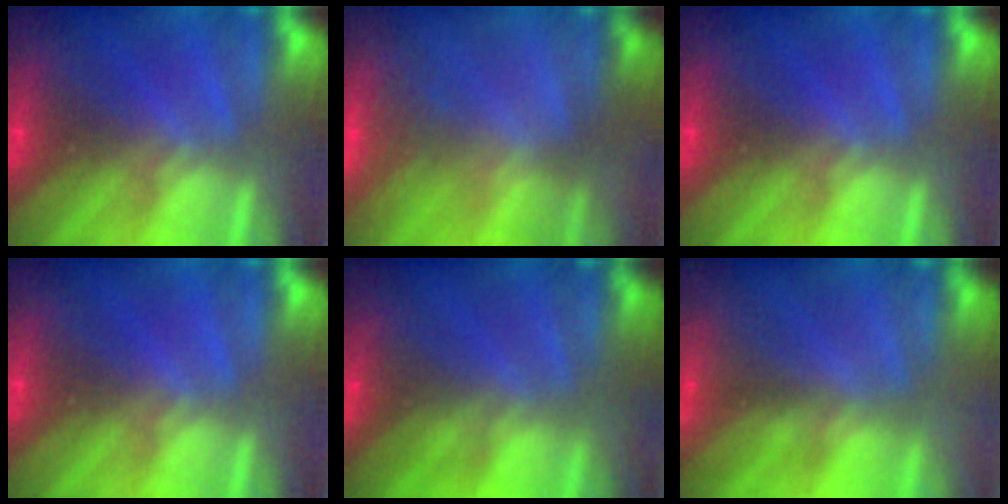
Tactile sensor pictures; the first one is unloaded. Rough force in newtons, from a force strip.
{"total": 2.8}
{"total": 0.0}
{"total": 0.0}
{"total": 2.1}
{"total": 2.0}